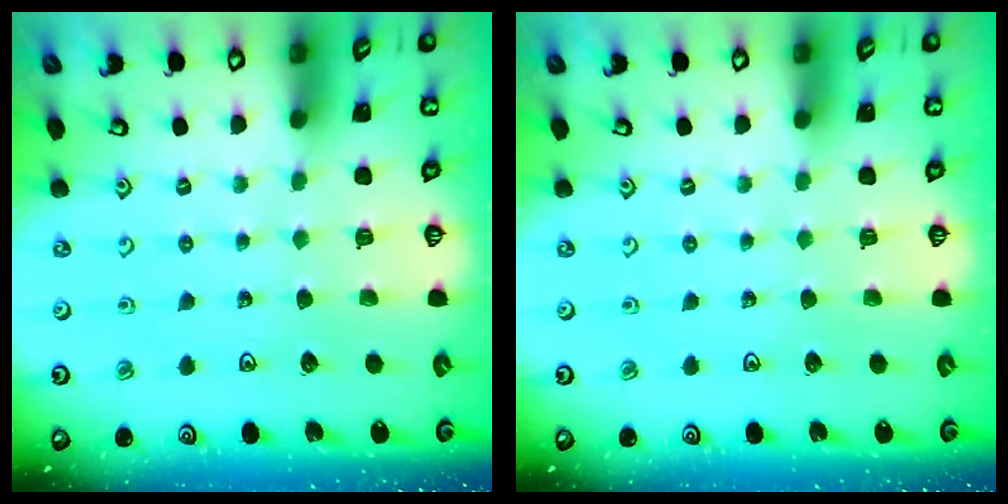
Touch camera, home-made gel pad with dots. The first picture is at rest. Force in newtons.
{"total": 0.0}